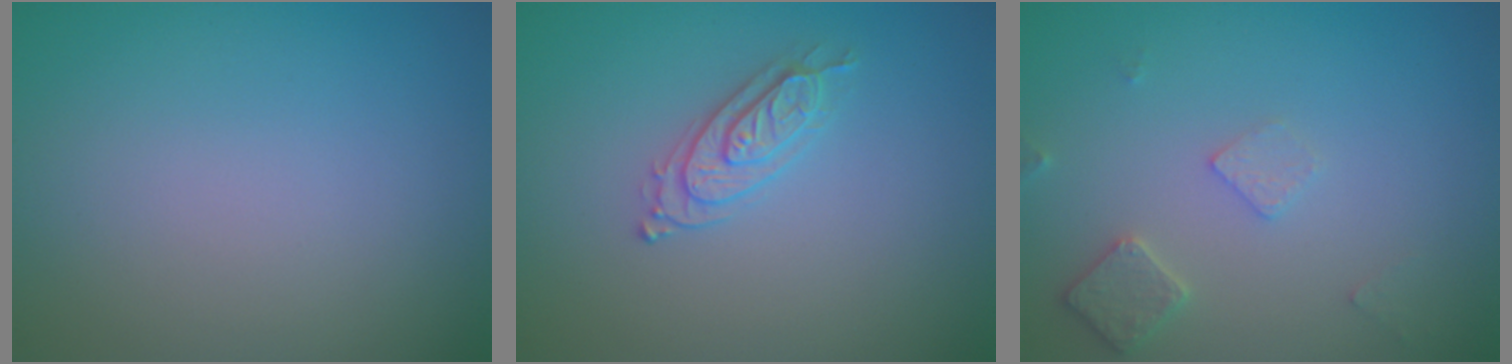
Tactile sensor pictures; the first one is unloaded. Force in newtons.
{"total": 2.2, "press": 2.2, "slide": 0.5}
{"total": 2.1, "press": 2.1, "slide": 0.3}